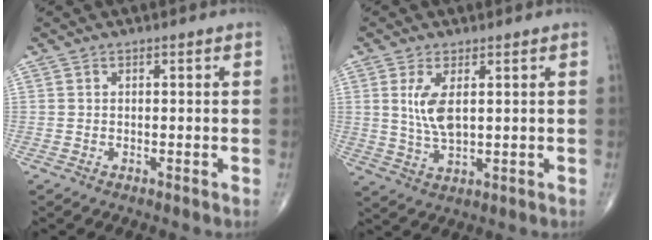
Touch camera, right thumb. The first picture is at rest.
{"total": 6.2, "force": [1.5, 2.6, 5.5], "torque": [-0.115, -0.011, 0.037]}